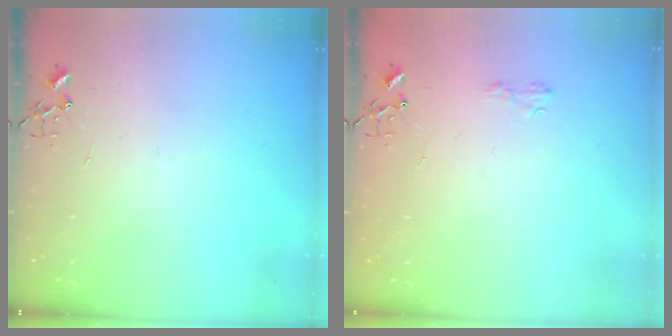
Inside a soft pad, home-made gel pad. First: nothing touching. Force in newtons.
{"total": 5.2, "press": 5.2, "slide": 0.7}